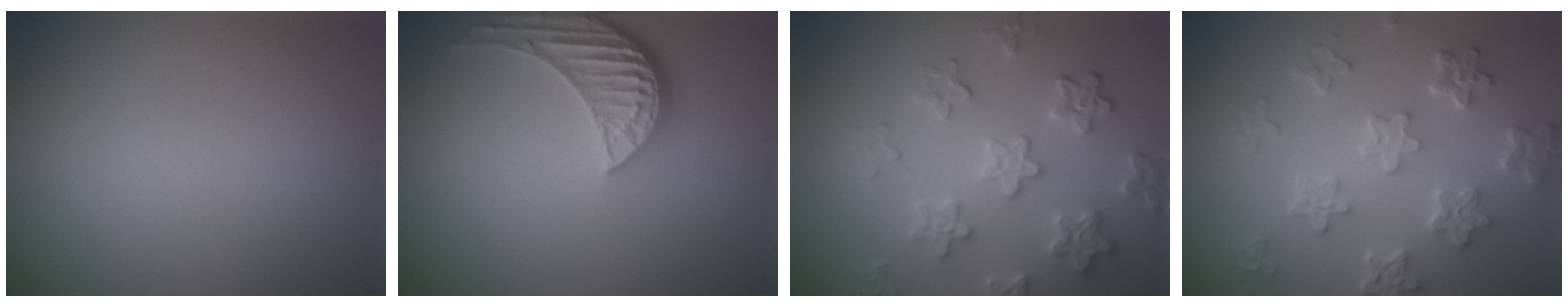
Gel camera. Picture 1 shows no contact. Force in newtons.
{"total": 4.5, "press": 3.6, "slide": 2.8}
{"total": 4.7, "press": 4.0, "slide": 2.5}
{"total": 5.6, "press": 4.3, "slide": 3.6}